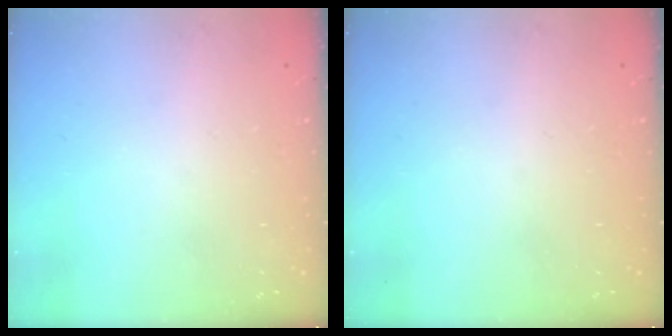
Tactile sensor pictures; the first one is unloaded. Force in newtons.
{"total": 0.0}